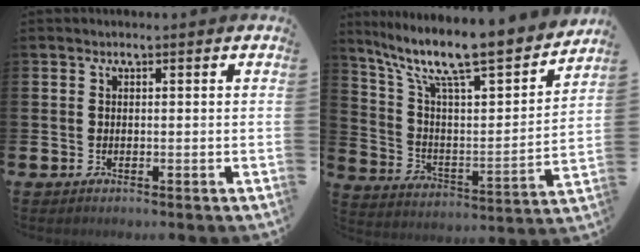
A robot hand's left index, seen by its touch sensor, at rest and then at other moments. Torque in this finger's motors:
{"motor_torque": [0.82, -1.08, 1.03, 0.21]}